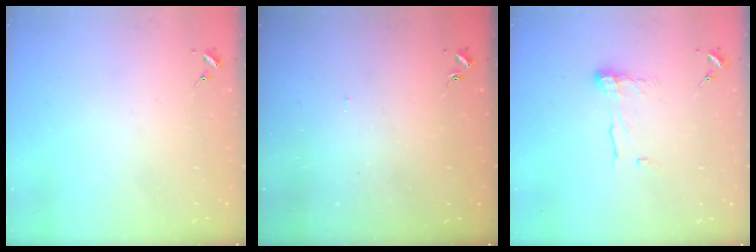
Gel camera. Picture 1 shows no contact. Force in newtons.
{"total": 2.7, "press": 2.7, "slide": 0.1}
{"total": 8.4, "press": 8.4, "slide": 0.7}